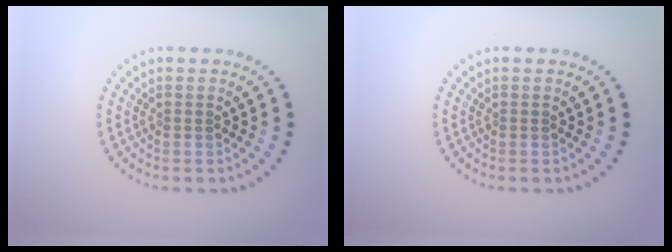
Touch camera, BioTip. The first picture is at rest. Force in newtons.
{"total": 0.0}